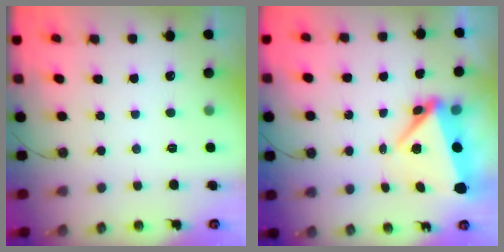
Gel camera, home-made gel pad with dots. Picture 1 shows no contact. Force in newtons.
{"total": 6.4, "press": 6.1, "slide": 1.9}